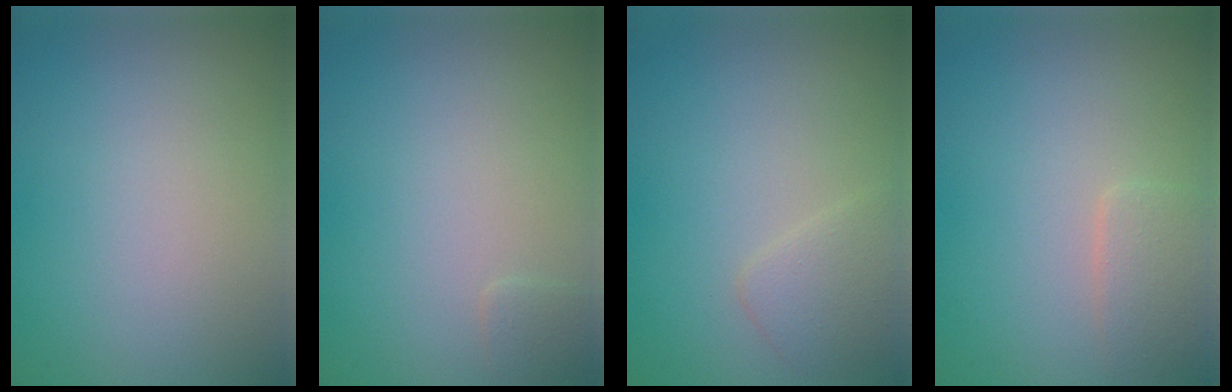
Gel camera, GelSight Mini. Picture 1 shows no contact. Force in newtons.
{"total": 0.8, "press": 0.8, "slide": 0.1}
{"total": 2.0, "press": 2.0, "slide": 0.0}
{"total": 2.0, "press": 2.0, "slide": 0.0}